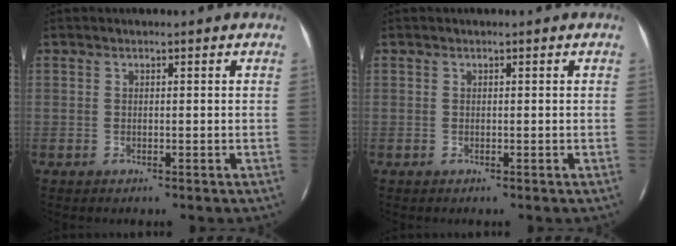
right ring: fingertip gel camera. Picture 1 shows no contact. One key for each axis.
{"total": 0.0}